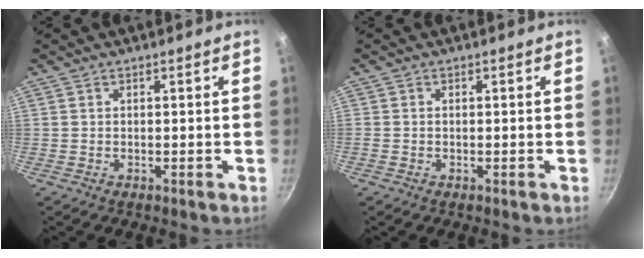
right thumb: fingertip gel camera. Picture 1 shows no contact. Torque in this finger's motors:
{"motor_torque": [-0.02, -0.02, -0.02, 0.45, -0.03]}